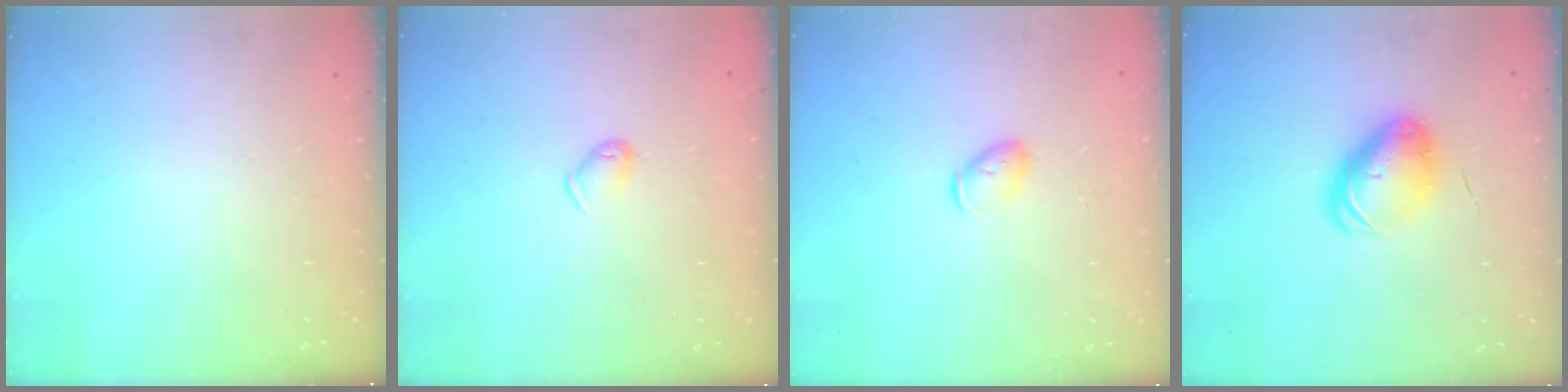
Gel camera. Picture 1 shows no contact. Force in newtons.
{"total": 4.7, "press": 4.6, "slide": 0.9}
{"total": 4.7, "press": 4.6, "slide": 0.7}
{"total": 9.1, "press": 8.9, "slide": 1.9}